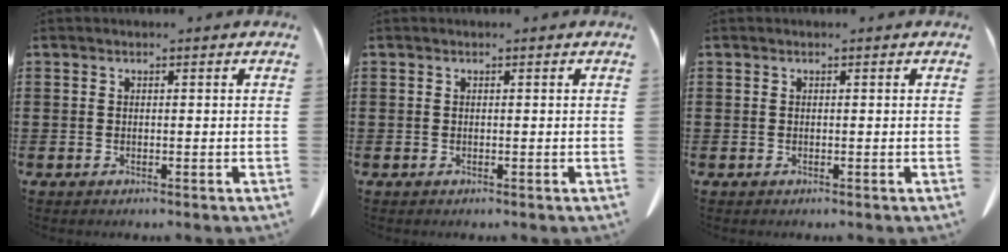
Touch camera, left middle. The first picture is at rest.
{"total": 0.0}
{"total": 0.0}